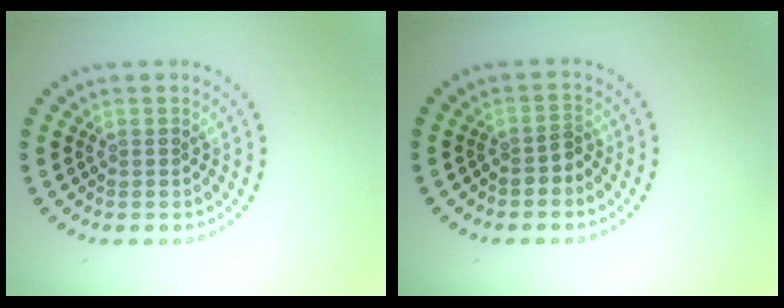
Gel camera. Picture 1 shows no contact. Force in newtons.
{"total": 1.3, "press": 1.0, "slide": 0.8}